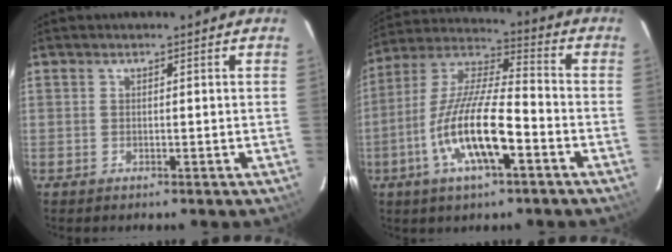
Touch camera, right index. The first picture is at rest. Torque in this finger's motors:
{"motor_torque": [0.85, -0.49, 1.06, 0.21]}